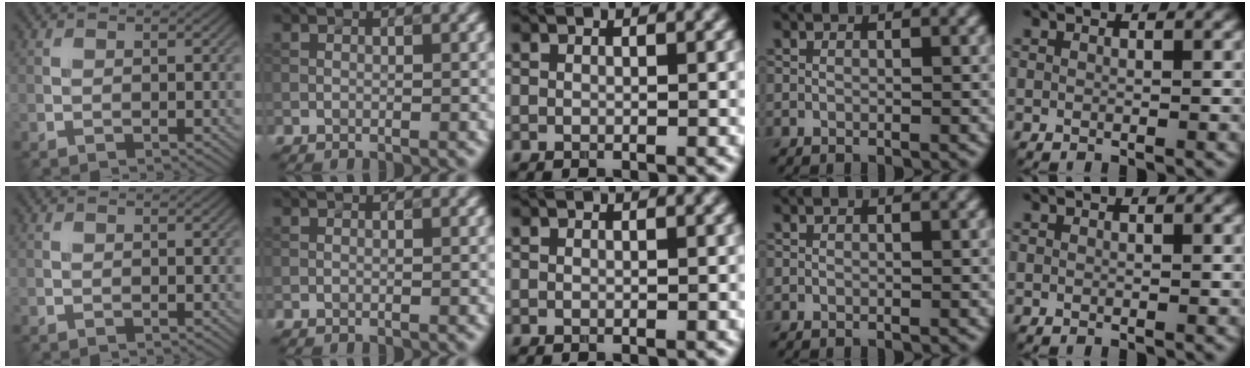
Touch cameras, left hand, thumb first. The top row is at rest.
{}